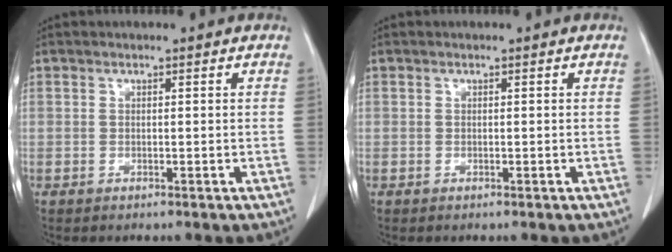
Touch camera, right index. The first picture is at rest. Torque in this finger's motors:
{"motor_torque": [0.02, -0.01, 0.01, 0.00]}